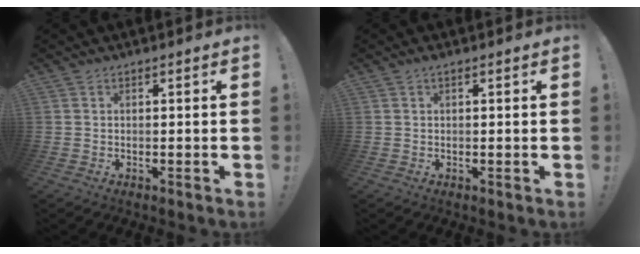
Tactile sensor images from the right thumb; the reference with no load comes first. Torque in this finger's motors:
{"motor_torque": [0.18, -0.21, -0.17, 0.07, 0.07]}